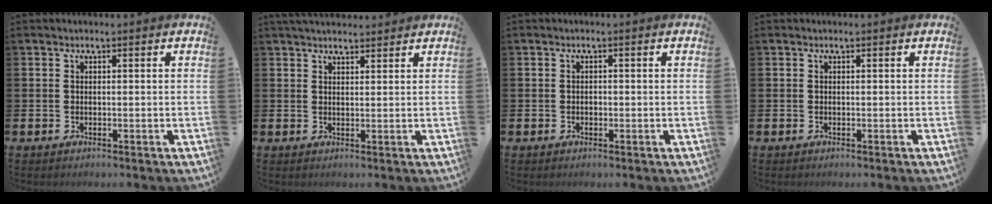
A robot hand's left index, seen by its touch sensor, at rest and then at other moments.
{"total": 2.7, "force": [2.6, 0.6, 0.5], "torque": [0.000, -0.013, 0.044]}
{"total": 0.6, "force": [-0.1, 0.6, 0.2], "torque": [0.003, 0.001, -0.006]}
{"total": 0.0}